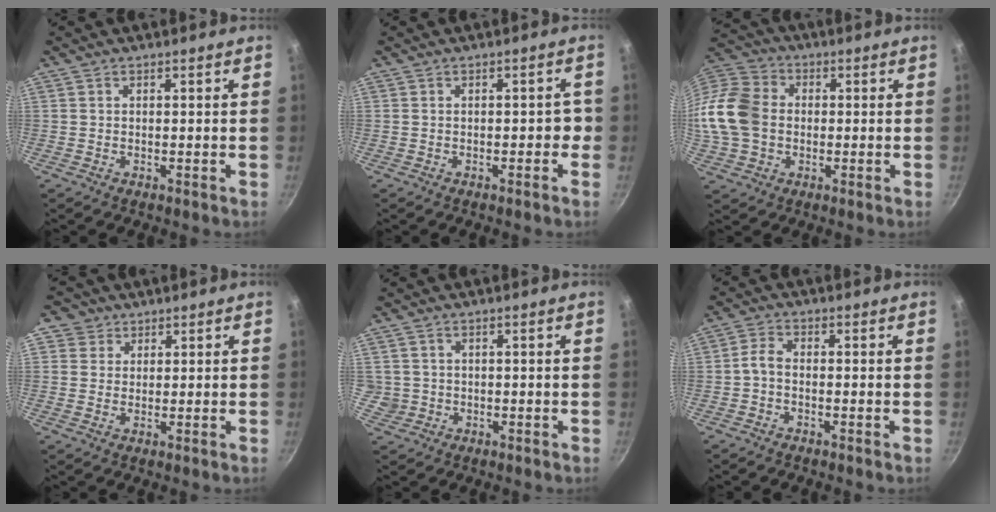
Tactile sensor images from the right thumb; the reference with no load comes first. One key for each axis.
{"total": 2.4, "fx": -0.8, "fy": 1.4, "fz": 1.9, "tx": -0.004, "ty": 0.018, "tz": -0.011}
{"total": 15.7, "fx": -0.8, "fy": 12.6, "fz": 9.5, "tx": -0.186, "ty": 0.026, "tz": -0.029}
{"total": 3.7, "fx": 1.6, "fy": 3.3, "fz": 0.4, "tx": 0.035, "ty": 0.002, "tz": 0.020}
{"total": 2.9, "fx": 0.0, "fy": 2.8, "fz": 0.5, "tx": 0.001, "ty": 0.010, "tz": 0.008}
{"total": 2.8, "fx": -1.0, "fy": 1.3, "fz": 2.2, "tx": -0.060, "ty": 0.015, "tz": -0.029}